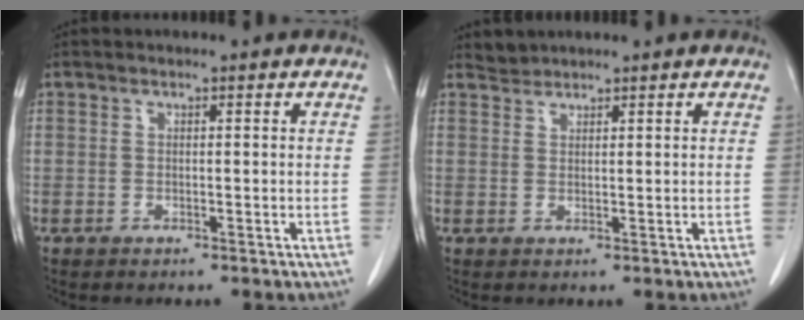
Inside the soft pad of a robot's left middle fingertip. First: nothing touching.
{"total": 1.4, "force": [1.3, 0.1, -0.4], "torque": [0.002, 0.000, 0.027]}